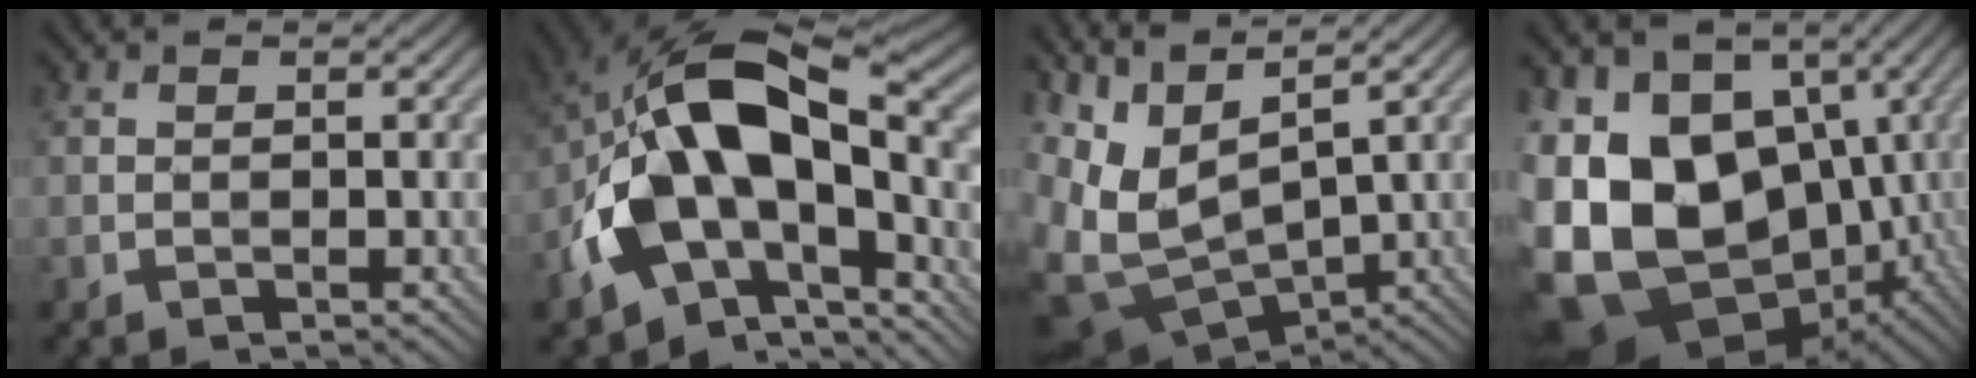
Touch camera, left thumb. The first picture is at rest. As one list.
[{"total": 15.9, "force": [-3.0, 8.9, 12.8], "torque": [-0.232, 0.001, -0.059]}, {"total": 9.7, "force": [1.7, 5.3, 7.9], "torque": [-0.201, -0.022, 0.059]}, {"total": 20.1, "force": [-2.0, 15.8, 12.3], "torque": [-0.261, -0.027, 0.007]}]